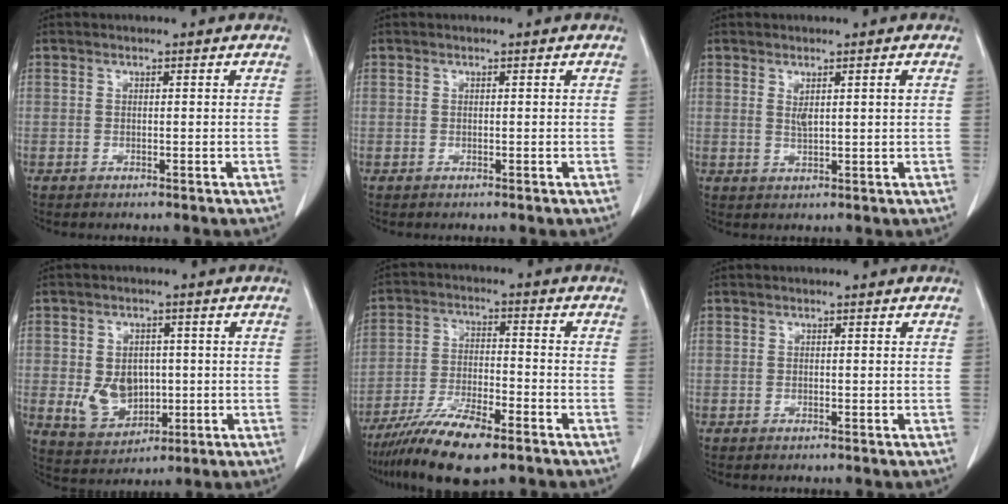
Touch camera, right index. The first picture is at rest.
{"total": 0.0}
{"total": 2.4, "force": [0.8, 0.2, 2.2], "torque": [-0.042, -0.002, 0.019]}
{"total": 7.3, "force": [-0.3, 5.6, 4.6], "torque": [-0.086, 0.004, 0.011]}
{"total": 12.3, "force": [-8.7, 2.4, 8.3], "torque": [-0.153, -0.023, -0.153]}
{"total": 0.0}